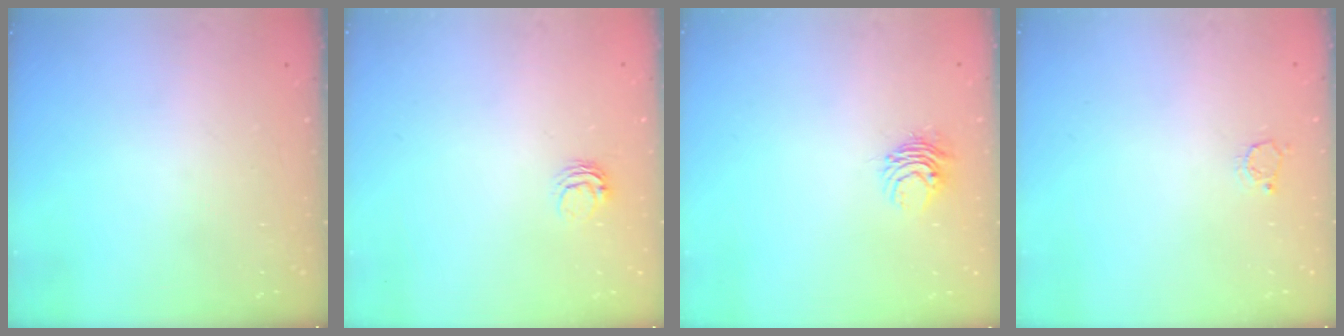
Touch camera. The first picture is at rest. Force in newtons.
{"total": 4.2, "press": 4.2, "slide": 0.3}
{"total": 5.0, "press": 4.9, "slide": 0.5}
{"total": 2.7, "press": 2.7, "slide": 0.3}